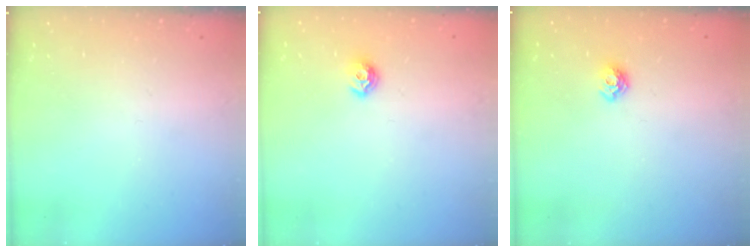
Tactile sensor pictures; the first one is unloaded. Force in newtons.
{"total": 7.5, "press": 7.4, "slide": 0.7}
{"total": 6.8, "press": 6.7, "slide": 1.0}